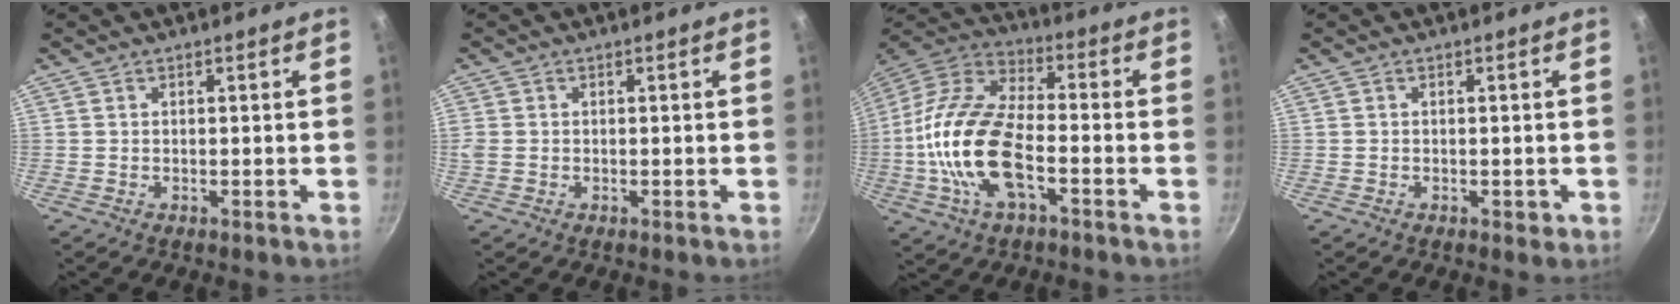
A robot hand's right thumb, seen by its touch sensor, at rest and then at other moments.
{"total": 2.1, "force": [-0.1, 1.7, 1.1], "torque": [-0.033, 0.002, 0.000]}
{"total": 19.4, "force": [-4.4, 9.3, 16.5], "torque": [-0.342, 0.025, -0.084]}
{"total": 1.2, "force": [-0.4, 0.7, 0.8], "torque": [-0.005, -0.001, -0.005]}